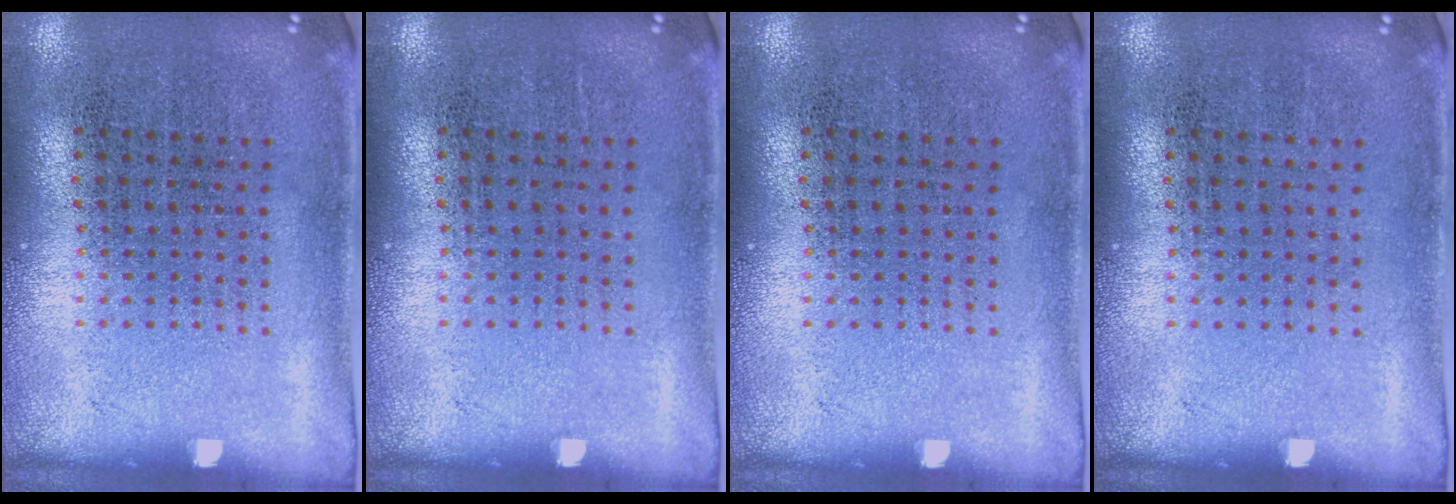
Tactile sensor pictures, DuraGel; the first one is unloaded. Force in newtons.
{"total": 0.0}
{"total": 0.0}
{"total": 0.0}